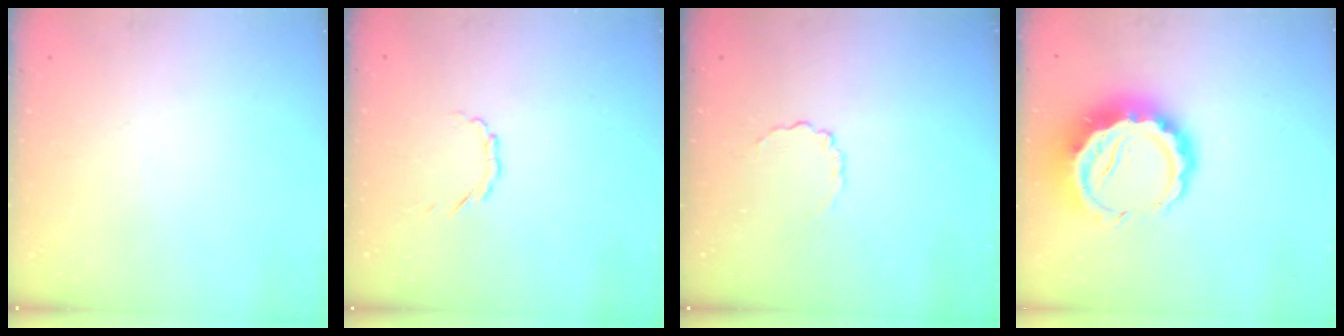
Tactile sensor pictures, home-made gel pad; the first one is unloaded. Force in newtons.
{"total": 2.6, "press": 2.5, "slide": 0.9}
{"total": 3.0, "press": 2.8, "slide": 1.0}
{"total": 13.0, "press": 12.7, "slide": 2.8}